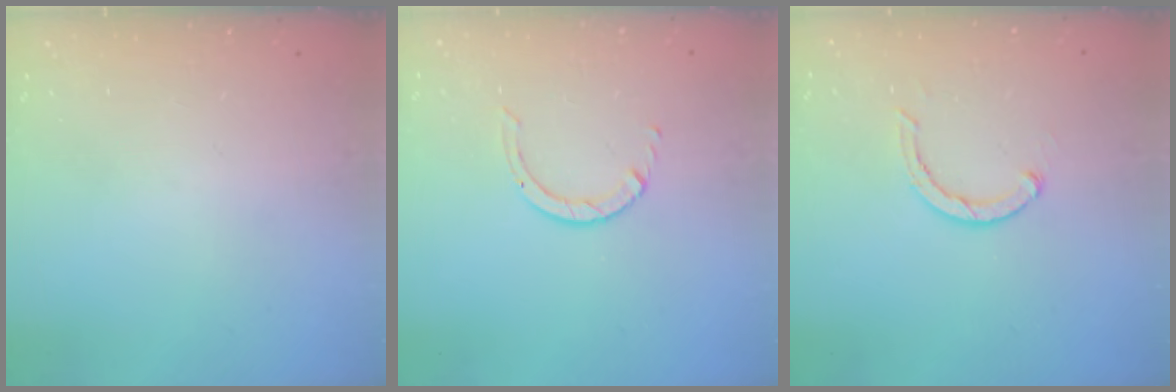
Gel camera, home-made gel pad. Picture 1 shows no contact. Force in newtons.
{"total": 1.7, "press": 1.7, "slide": 0.1}
{"total": 2.6, "press": 2.5, "slide": 0.4}